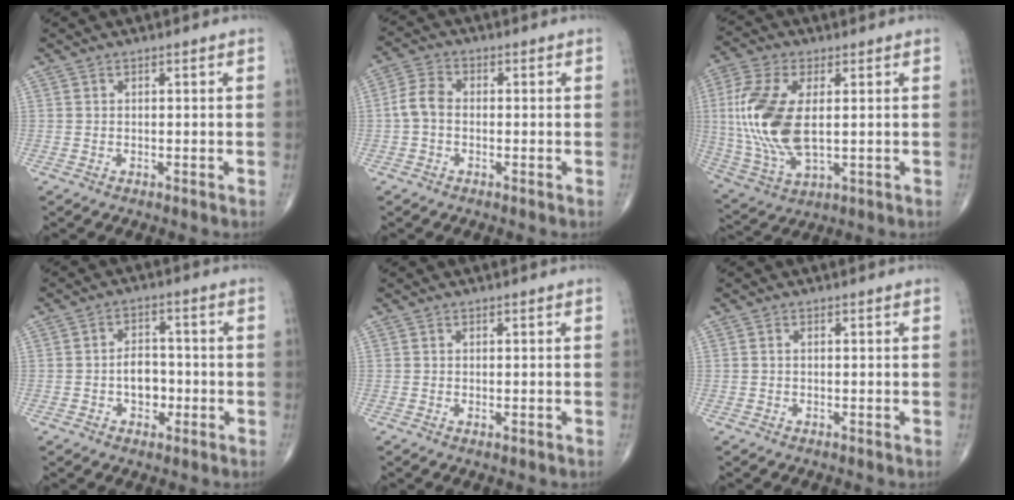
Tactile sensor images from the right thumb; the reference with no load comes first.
{"total": 4.7, "force": [-0.6, 3.2, 3.3], "torque": [-0.063, 0.014, -0.023]}
{"total": 16.5, "force": [1.3, 8.3, 14.2], "torque": [-0.323, -0.010, 0.031]}
{"total": 5.6, "force": [-1.5, 4.0, 3.7], "torque": [-0.034, 0.017, -0.028]}
{"total": 0.8, "force": [-0.2, 0.4, 0.6], "torque": [-0.012, -0.003, -0.003]}
{"total": 0.5, "force": [0.0, 0.3, 0.4], "torque": [-0.007, 0.000, -0.003]}